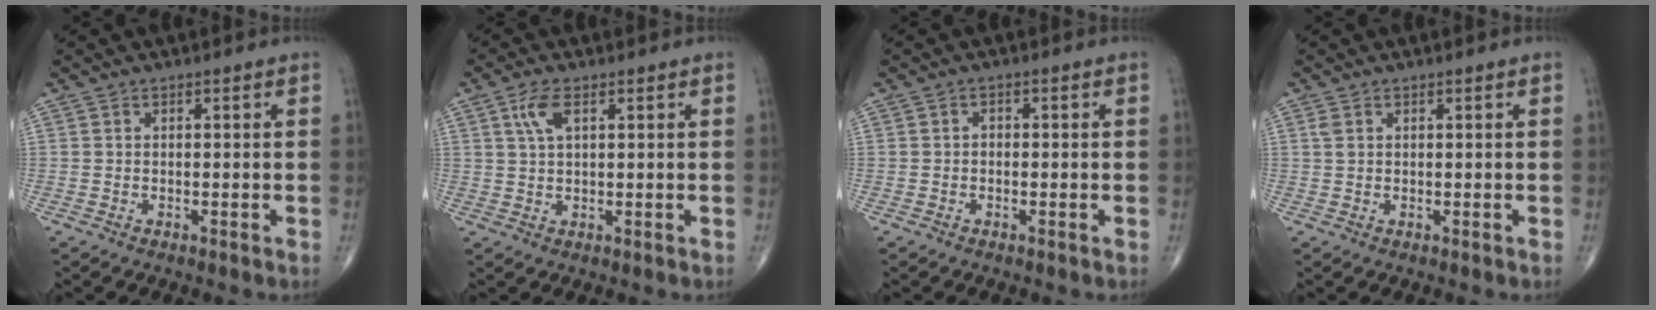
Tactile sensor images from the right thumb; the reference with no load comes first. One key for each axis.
{"total": 4.2, "fx": 1.7, "fy": 1.8, "fz": 3.4, "tx": -0.072, "ty": 0.004, "tz": 0.036}
{"total": 1.0, "fx": -0.2, "fy": 0.8, "fz": 0.6, "tx": -0.002, "ty": 0.004, "tz": -0.008}
{"total": 1.2, "fx": 0.5, "fy": 0.7, "fz": 0.9, "tx": -0.022, "ty": 0.008, "tz": 0.016}